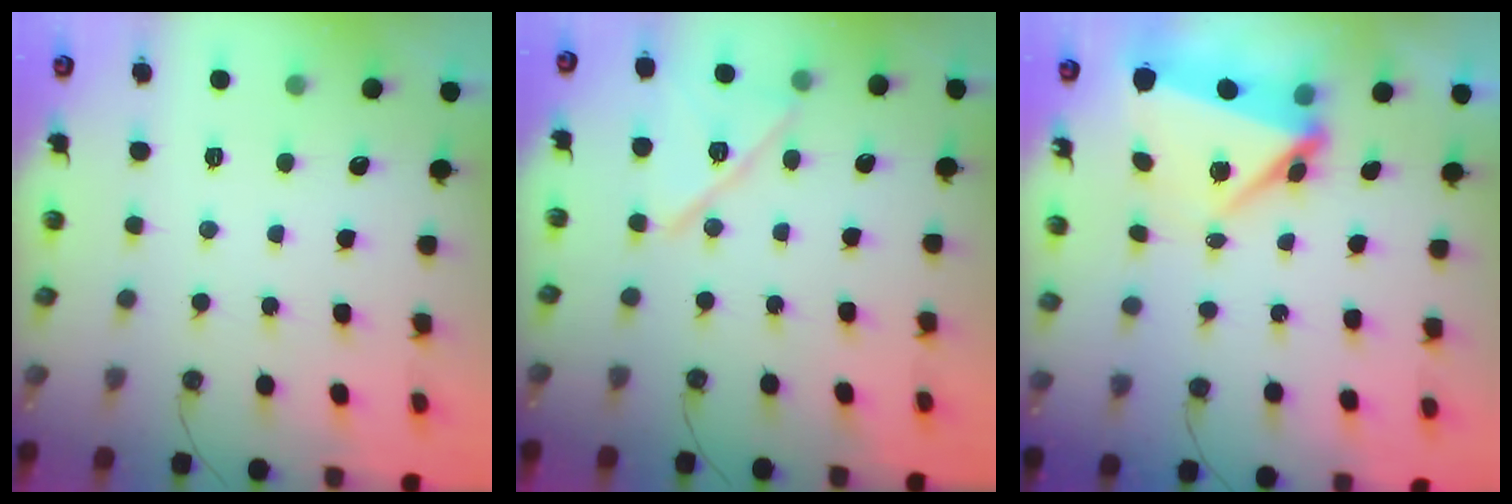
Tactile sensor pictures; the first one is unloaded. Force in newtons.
{"total": 14.3, "press": 10.9, "slide": 9.3}
{"total": 6.2, "press": 5.9, "slide": 1.6}